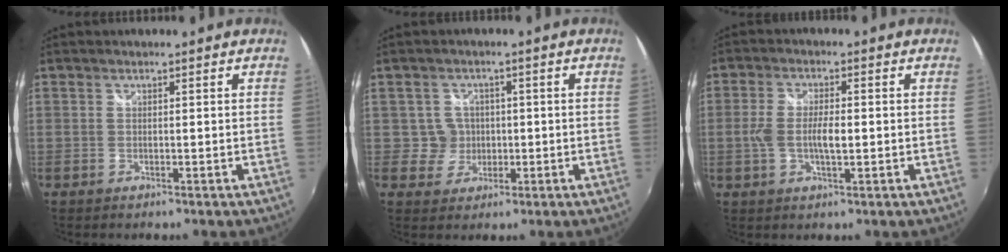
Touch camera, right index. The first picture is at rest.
{"total": 3.8, "force": [-0.1, 3.8, 0.0], "torque": [0.002, 0.016, 0.001]}
{"total": 5.4, "force": [-0.7, 1.7, 5.1], "torque": [-0.098, -0.002, -0.013]}